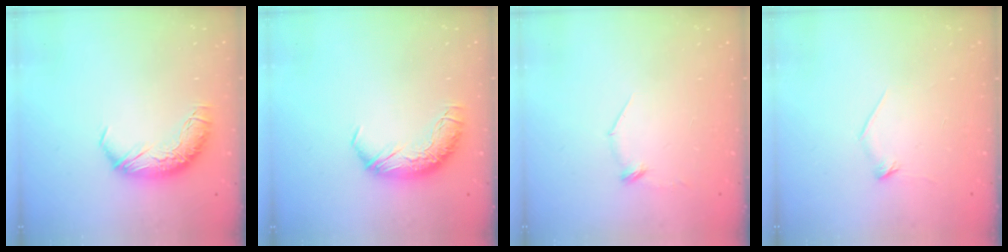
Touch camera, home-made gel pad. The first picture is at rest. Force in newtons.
{"total": 0.0}
{"total": 8.1, "press": 8.1, "slide": 0.6}
{"total": 8.0, "press": 8.0, "slide": 0.7}